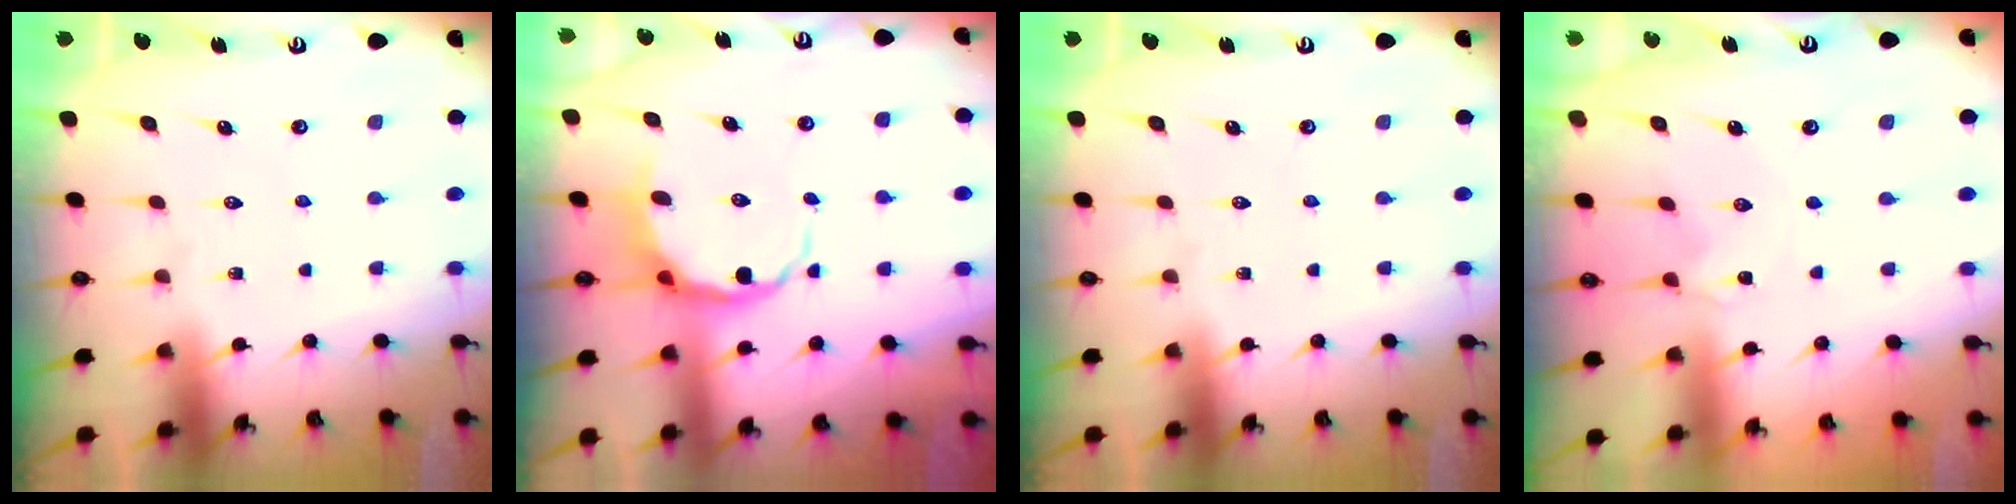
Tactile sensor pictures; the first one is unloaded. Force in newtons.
{"total": 8.9, "press": 8.4, "slide": 2.8}
{"total": 0.0}
{"total": 0.6, "press": 0.5, "slide": 0.3}